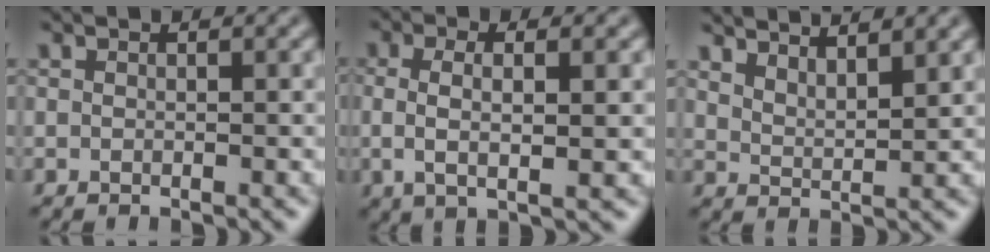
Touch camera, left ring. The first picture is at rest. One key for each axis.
{"total": 3.7, "fx": 0.5, "fy": 1.1, "fz": 3.5, "tx": -0.073, "ty": 0.002, "tz": 0.006}
{"total": 4.8, "fx": 4.2, "fy": 1.1, "fz": 2.0, "tx": -0.022, "ty": 0.011, "tz": 0.054}